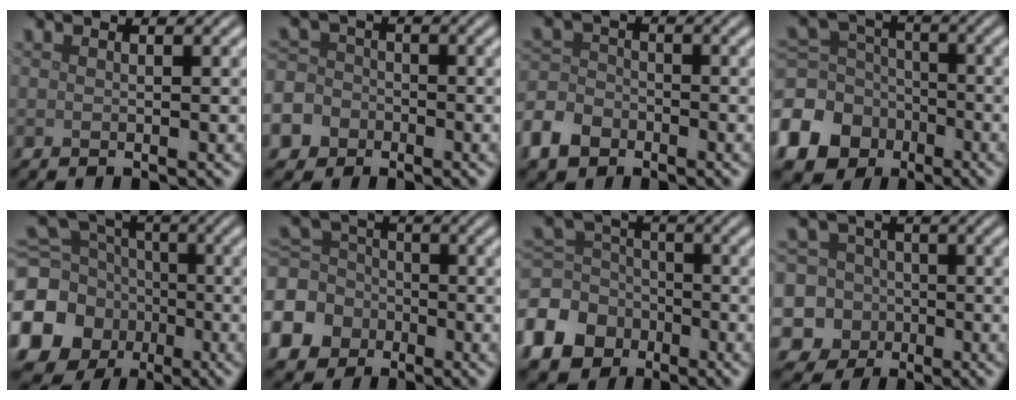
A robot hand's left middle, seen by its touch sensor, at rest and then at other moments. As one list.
[{"total": 7.4, "force": [-4.3, 5.9, 1.4], "torque": [-0.037, -0.015, -0.091]}, {"total": 4.3, "force": [-2.7, 3.0, 1.6], "torque": [-0.041, 0.001, -0.064]}, {"total": 10.3, "force": [-5.1, 8.5, 2.8], "torque": [-0.086, -0.029, -0.106]}, {"total": 15.4, "force": [-4.7, 13.6, 5.2], "torque": [-0.155, -0.045, -0.116]}, {"total": 7.2, "force": [-2.9, 6.2, 2.1], "torque": [-0.060, -0.005, -0.076]}, {"total": 8.9, "force": [-4.5, 7.1, 2.8], "torque": [-0.080, -0.021, -0.098]}, {"total": 11.7, "force": [-3.3, 11.0, 2.2], "torque": [-0.080, 0.001, -0.076]}]